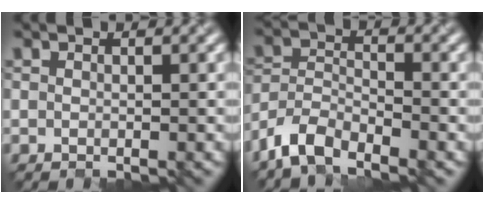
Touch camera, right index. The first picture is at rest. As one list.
[{"total": 4.6, "force": [-3.8, 1.5, 2.1], "torque": [-0.037, -0.004, -0.083]}]